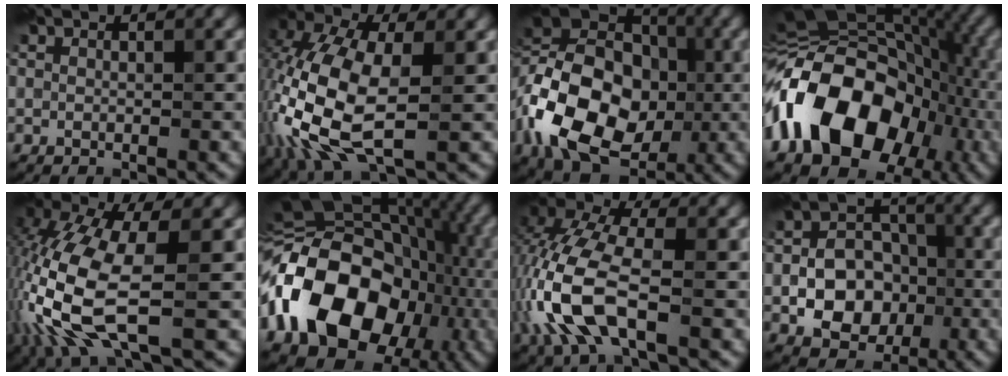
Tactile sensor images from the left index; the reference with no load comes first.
{"total": 11.2, "force": [-2.3, 6.0, 9.2], "torque": [-0.231, -0.006, -0.050]}
{"total": 16.0, "force": [-4.2, 11.3, 10.5], "torque": [-0.213, 0.012, -0.081]}
{"total": 16.4, "force": [-4.6, 11.3, 11.0], "torque": [-0.186, 0.009, -0.092]}
{"total": 11.9, "force": [-3.1, 4.4, 10.6], "torque": [-0.268, -0.010, -0.062]}
{"total": 17.7, "force": [-3.6, 13.0, 11.5], "torque": [-0.221, -0.002, -0.064]}
{"total": 9.1, "force": [-2.9, 4.0, 7.7], "torque": [-0.192, 0.010, -0.069]}
{"total": 8.0, "force": [-2.3, 6.3, 4.3], "torque": [-0.047, -0.006, -0.055]}